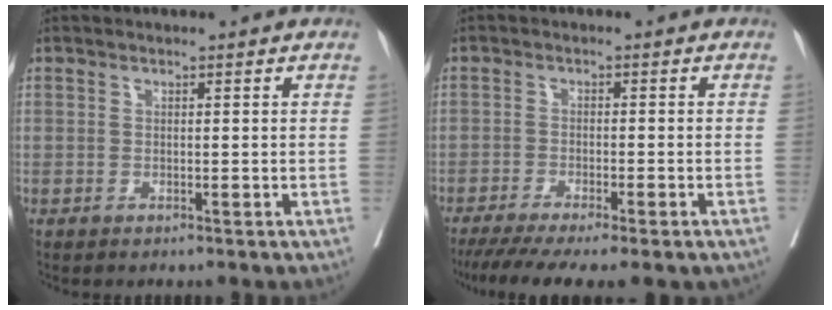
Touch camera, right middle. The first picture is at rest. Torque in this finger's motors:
{"motor_torque": [1.10, -1.04, 0.20, 0.11]}